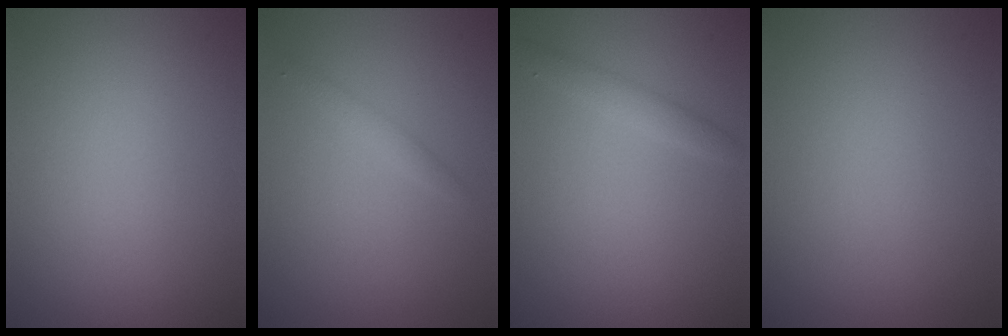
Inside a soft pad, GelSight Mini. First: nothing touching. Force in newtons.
{"total": 0.9, "press": 0.9, "slide": 0.1}
{"total": 1.3, "press": 1.3, "slide": 0.1}
{"total": 0.0}